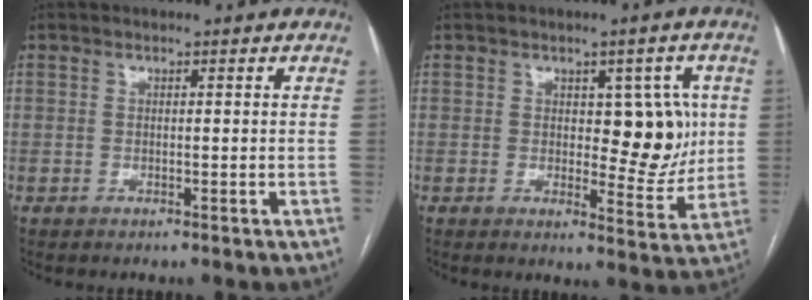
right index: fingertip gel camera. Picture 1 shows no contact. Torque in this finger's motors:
{"motor_torque": [0.58, 0.43, 0.13, 0.02]}